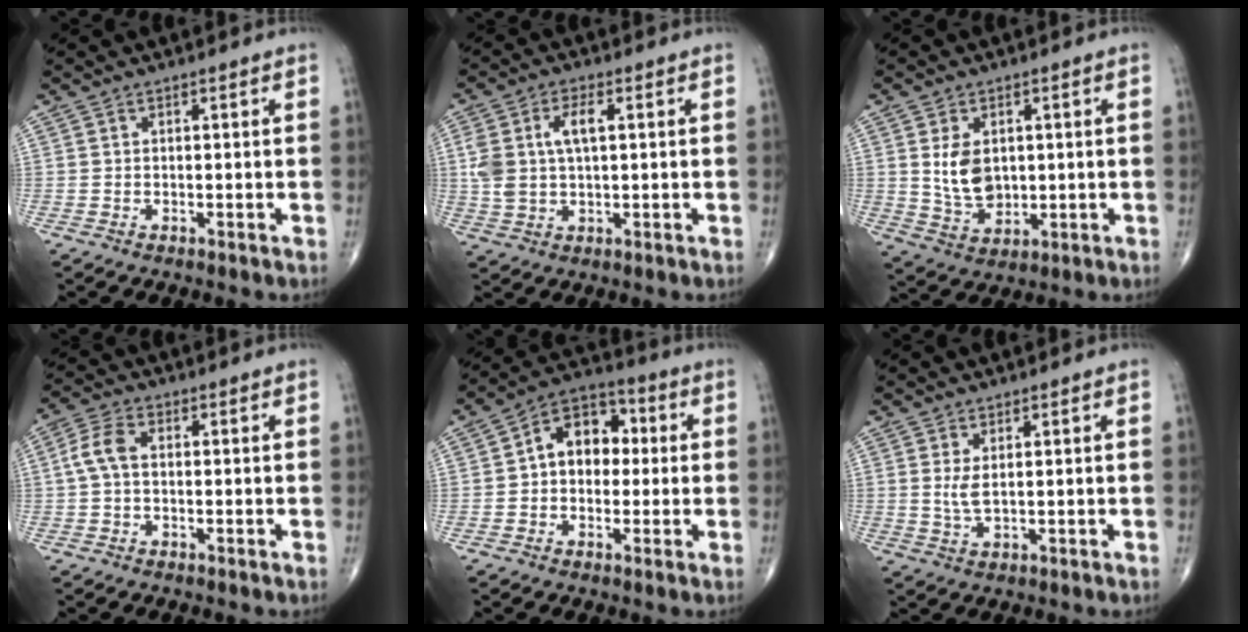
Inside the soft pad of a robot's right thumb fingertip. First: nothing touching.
{"total": 8.1, "force": [1.7, 4.1, 6.7], "torque": [-0.145, 0.011, 0.036]}
{"total": 7.6, "force": [1.2, 5.2, 5.4], "torque": [-0.079, -0.014, 0.036]}
{"total": 4.9, "force": [0.1, 2.9, 4.0], "torque": [-0.088, 0.016, -0.004]}
{"total": 10.3, "force": [0.8, 7.4, 7.1], "torque": [-0.077, 0.029, -0.001]}
{"total": 2.7, "force": [0.7, 0.9, 2.5], "torque": [-0.053, -0.009, 0.021]}